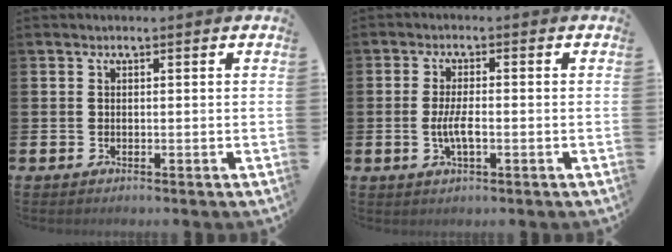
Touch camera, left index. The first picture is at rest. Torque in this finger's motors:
{"motor_torque": [0.13, 0.02, 0.14, 0.13]}